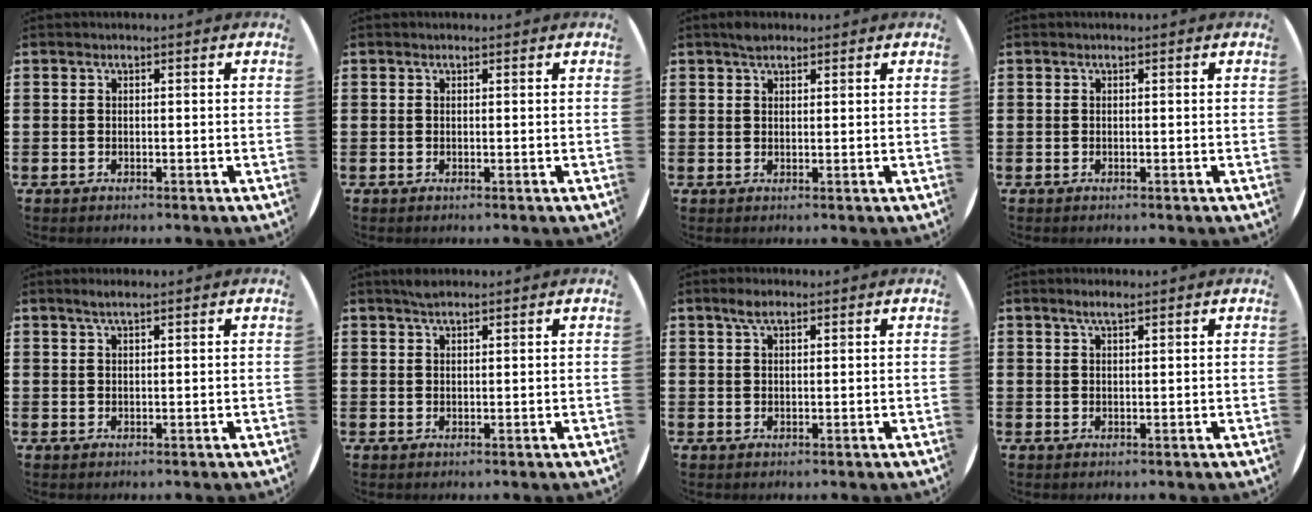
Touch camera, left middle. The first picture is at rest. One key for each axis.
{"total": 0.0}
{"total": 1.6, "fx": 1.3, "fy": 0.6, "fz": 0.5, "tx": -0.005, "ty": 0.000, "tz": 0.023}
{"total": 0.0}
{"total": 1.5, "fx": 1.1, "fy": 0.1, "fz": 0.9, "tx": -0.019, "ty": 0.003, "tz": 0.020}
{"total": 1.7, "fx": 1.4, "fy": 0.4, "fz": 0.7, "tx": -0.017, "ty": 0.003, "tz": 0.026}
{"total": 2.4, "fx": 1.6, "fy": 1.0, "fz": 1.5, "tx": -0.024, "ty": 0.004, "tz": 0.026}
{"total": 1.9, "fx": 1.4, "fy": 0.3, "fz": 1.3, "tx": -0.027, "ty": 0.004, "tz": 0.024}